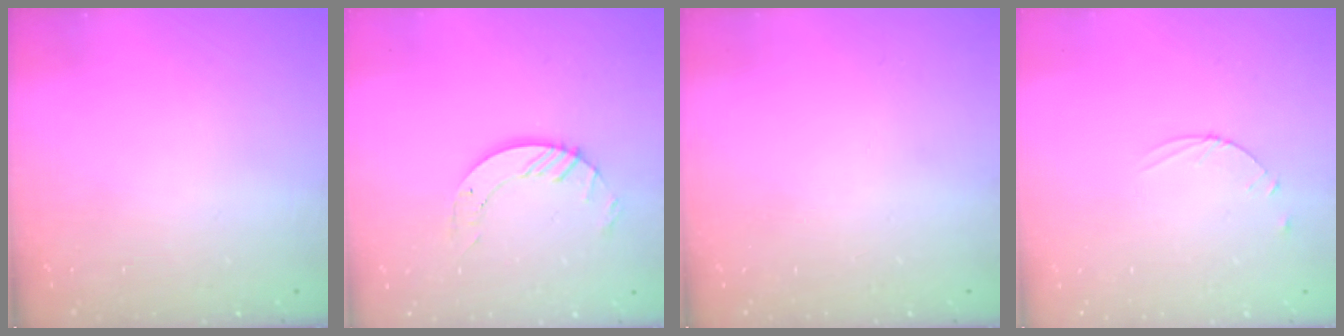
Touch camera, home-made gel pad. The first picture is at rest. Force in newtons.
{"total": 7.0, "press": 7.0, "slide": 0.6}
{"total": 0.0}
{"total": 4.5, "press": 4.4, "slide": 0.4}